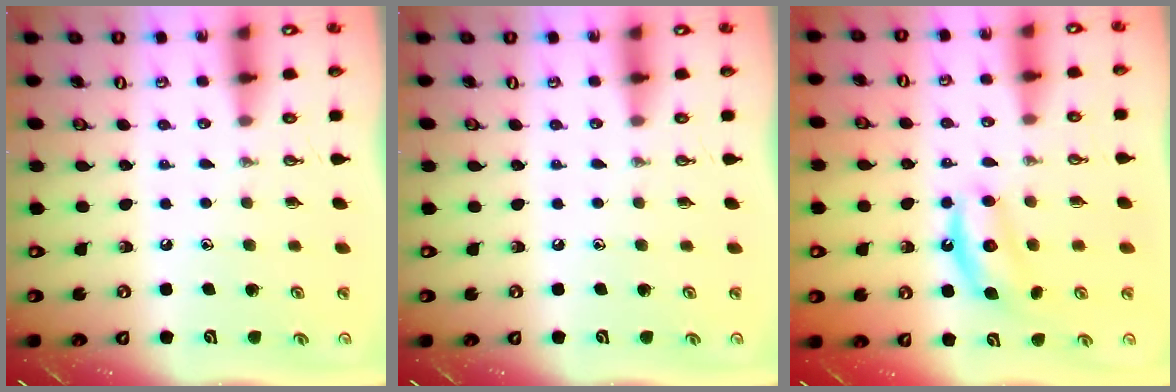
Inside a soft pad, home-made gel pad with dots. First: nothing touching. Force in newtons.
{"total": 0.0}
{"total": 6.9, "press": 6.9, "slide": 0.8}